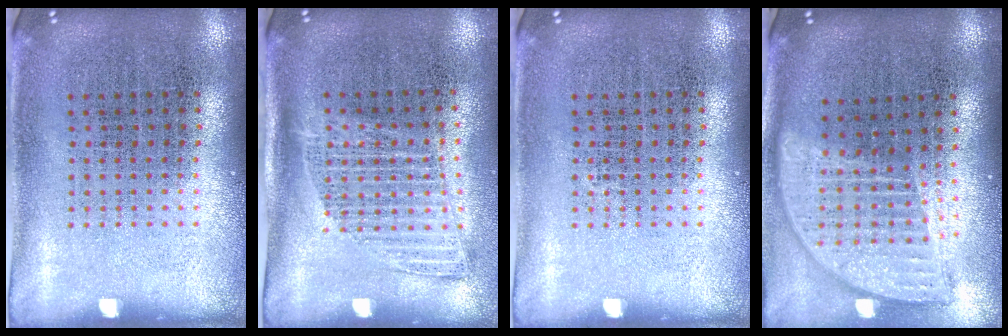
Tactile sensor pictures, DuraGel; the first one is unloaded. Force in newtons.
{"total": 1.3, "press": 1.1, "slide": 0.7}
{"total": 0.0}
{"total": 1.8, "press": 1.5, "slide": 1.1}